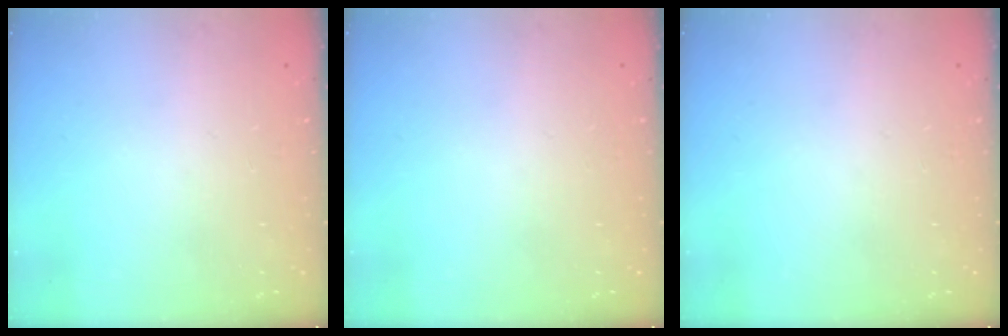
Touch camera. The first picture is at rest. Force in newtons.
{"total": 0.0}
{"total": 0.0}